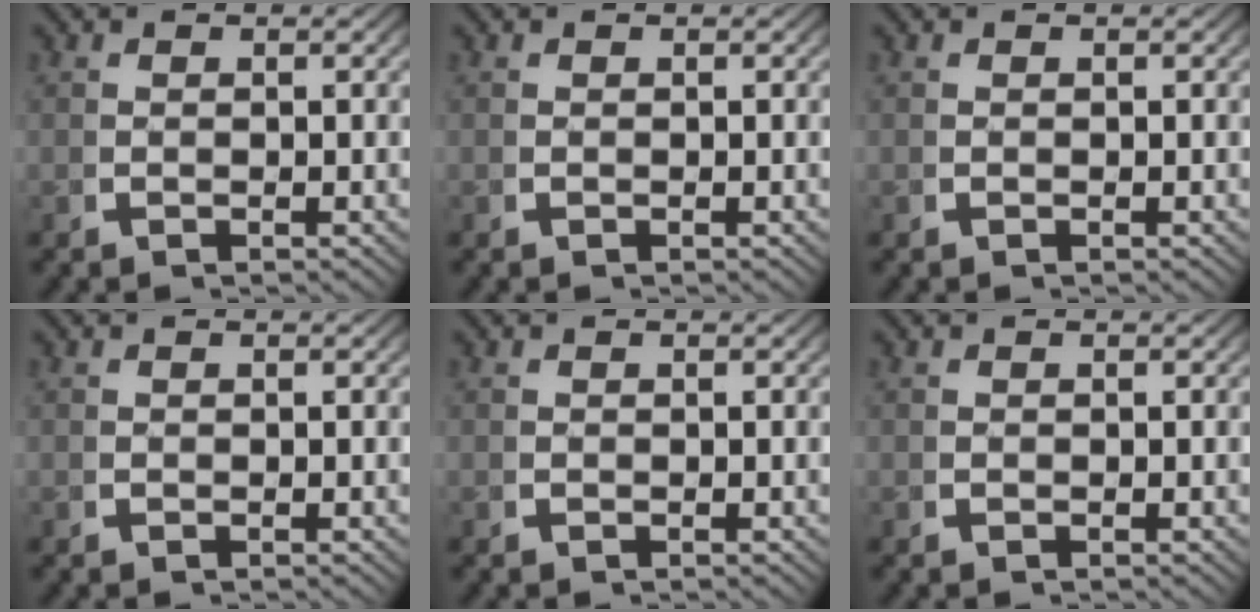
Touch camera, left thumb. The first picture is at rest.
{"total": 0.0}
{"total": 0.0}
{"total": 0.0}
{"total": 0.0}
{"total": 0.0}